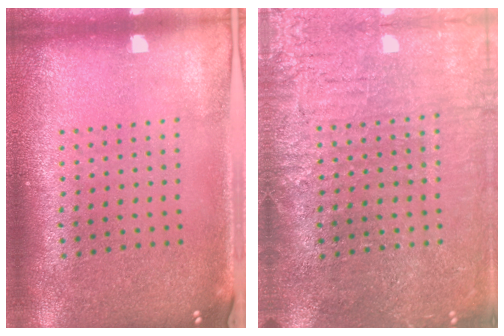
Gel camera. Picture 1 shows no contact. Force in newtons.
{"total": 3.6, "press": 3.4, "slide": 1.3}